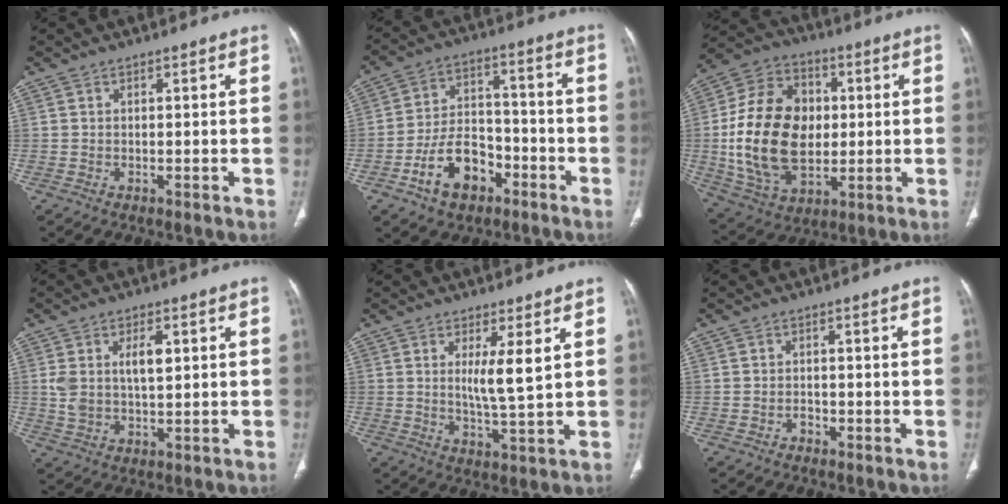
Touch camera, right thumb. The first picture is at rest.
{"total": 12.1, "force": [-6.0, 7.7, 7.1], "torque": [-0.100, 0.044, -0.102]}
{"total": 22.5, "force": [0.2, 15.6, 16.2], "torque": [-0.289, 0.006, 0.014]}
{"total": 7.1, "force": [1.8, 3.5, 5.9], "torque": [-0.111, -0.002, 0.039]}
{"total": 6.1, "force": [2.0, 0.6, 5.7], "torque": [-0.105, -0.026, 0.040]}
{"total": 1.2, "force": [-0.7, 0.8, 0.4], "torque": [-0.001, 0.005, -0.015]}